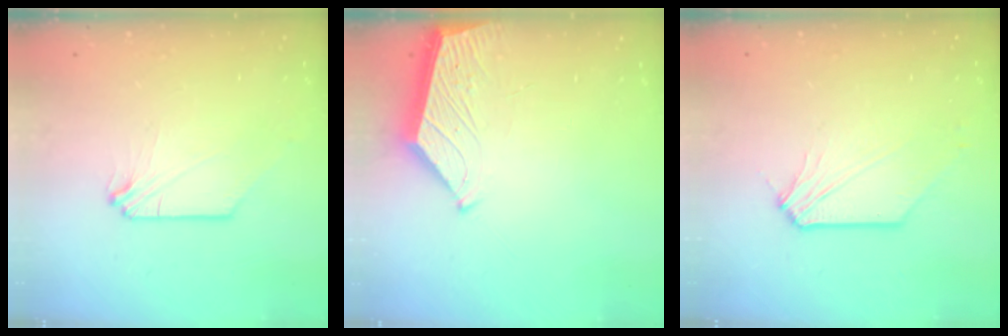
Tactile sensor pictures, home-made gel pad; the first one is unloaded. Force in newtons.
{"total": 4.0, "press": 4.0, "slide": 0.4}
{"total": 3.1, "press": 3.1, "slide": 0.4}